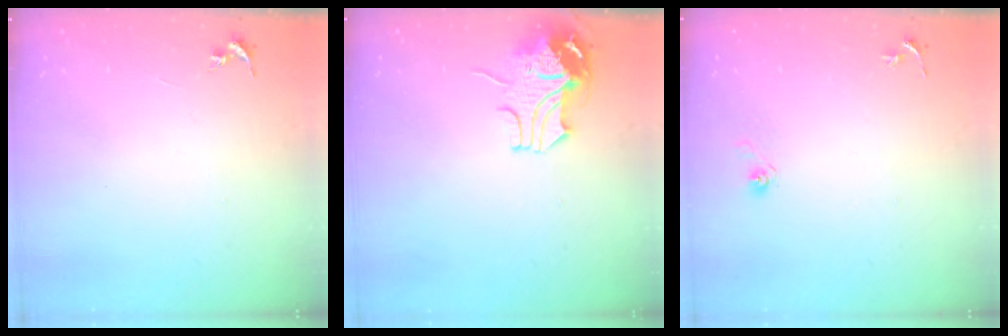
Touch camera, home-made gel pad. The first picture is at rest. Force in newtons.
{"total": 10.0, "press": 9.9, "slide": 1.5}
{"total": 3.6, "press": 3.0, "slide": 2.1}